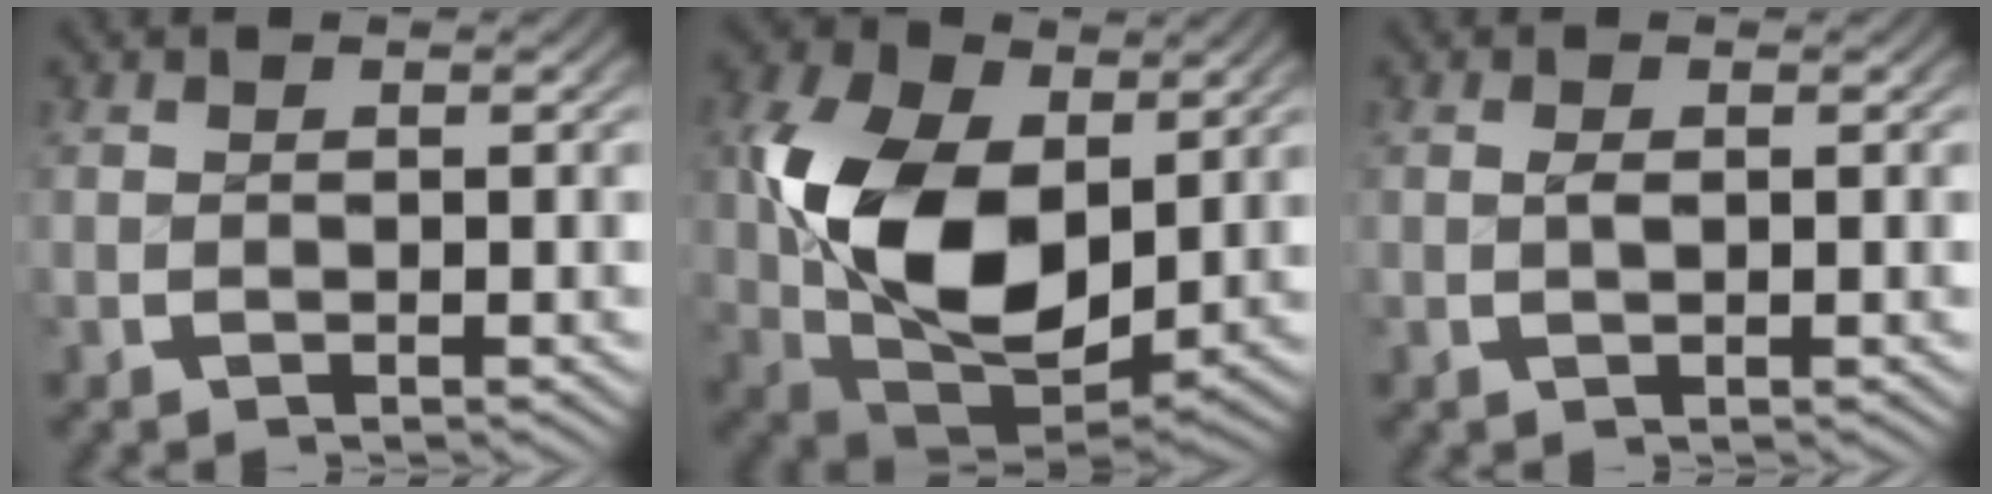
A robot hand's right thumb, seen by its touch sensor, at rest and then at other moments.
{"total": 13.8, "force": [0.5, 9.3, 10.1], "torque": [-0.236, -0.070, 0.030]}
{"total": 0.6, "force": [0.1, 0.3, 0.4], "torque": [-0.013, -0.005, 0.004]}